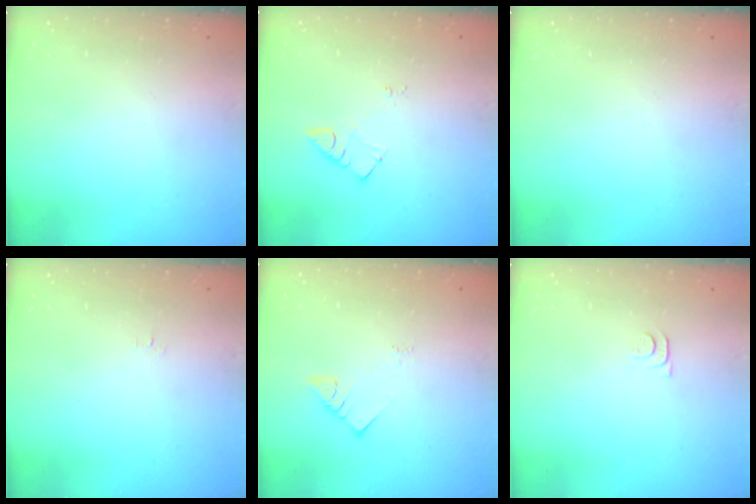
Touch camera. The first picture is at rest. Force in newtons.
{"total": 3.8, "press": 3.8, "slide": 0.5}
{"total": 0.0}
{"total": 2.5, "press": 2.5, "slide": 0.3}
{"total": 3.3, "press": 3.3, "slide": 0.4}
{"total": 7.2, "press": 7.1, "slide": 0.8}